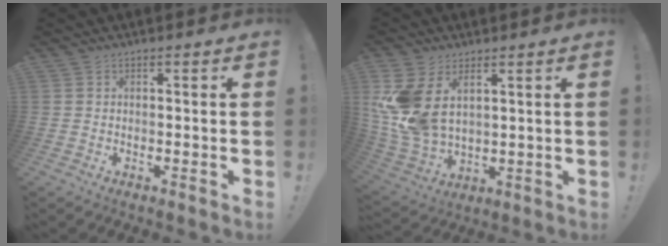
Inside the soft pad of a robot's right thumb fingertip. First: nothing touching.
{"total": 12.1, "force": [4.3, 7.6, 8.5], "torque": [-0.164, -0.031, 0.085]}